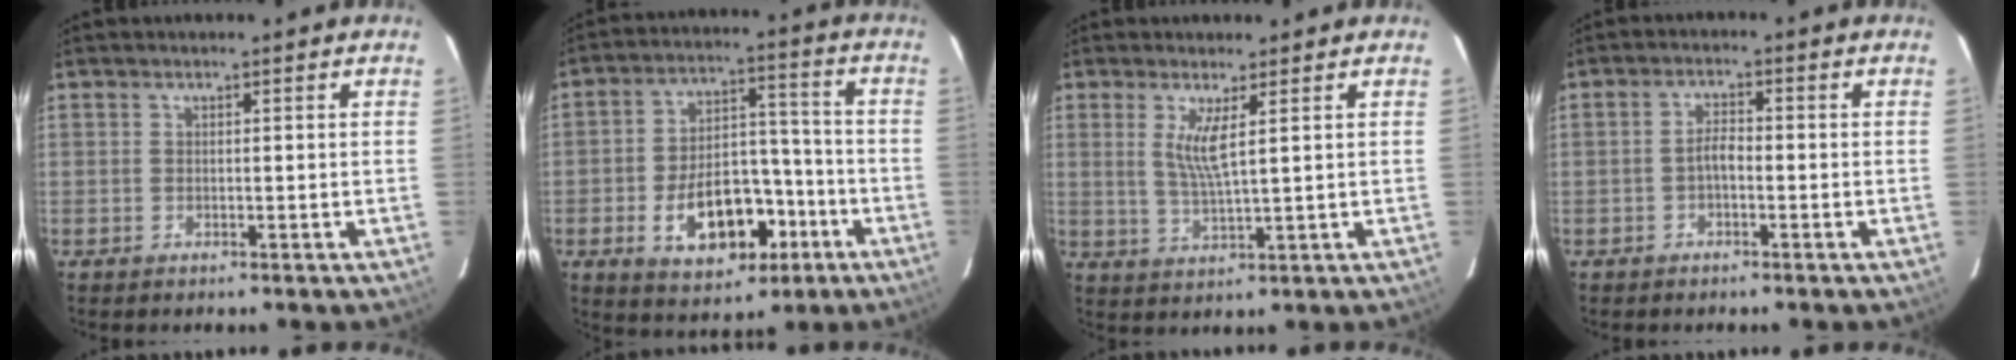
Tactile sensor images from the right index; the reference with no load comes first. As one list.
[{"total": 15.4, "force": [-6.4, 8.8, 10.8], "torque": [-0.198, 0.026, -0.080]}, {"total": 4.8, "force": [1.7, 0.1, 4.5], "torque": [-0.089, -0.011, 0.032]}, {"total": 2.3, "force": [-1.1, 0.9, 1.8], "torque": [-0.037, 0.009, -0.022]}]